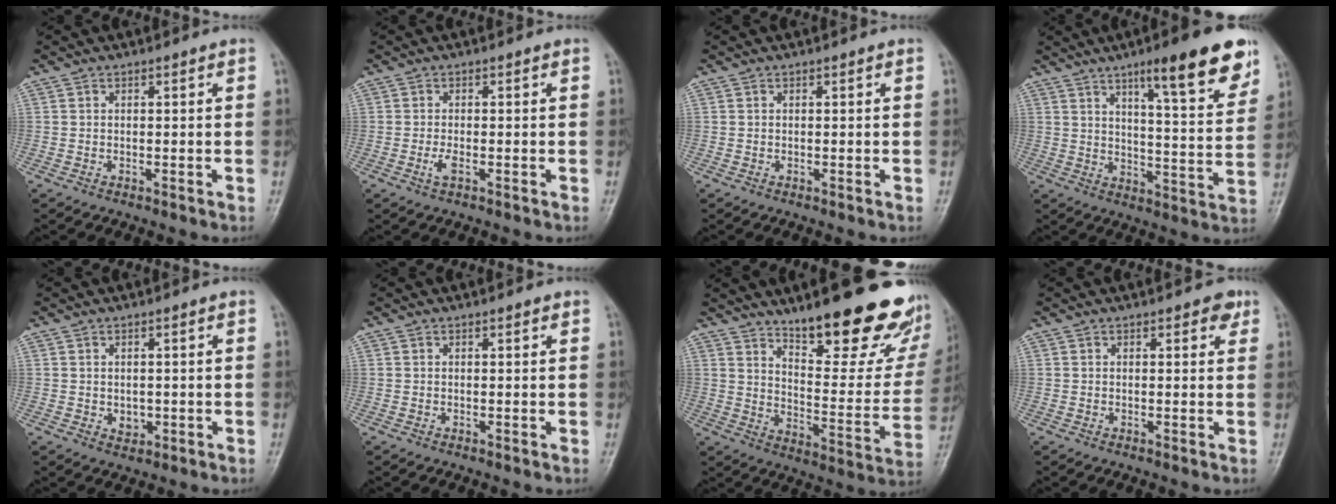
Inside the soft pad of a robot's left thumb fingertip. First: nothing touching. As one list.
[{"total": 2.0, "force": [-0.5, 0.7, 1.8], "torque": [-0.038, -0.001, -0.009]}, {"total": 0.0}, {"total": 16.6, "force": [10.0, 3.2, 12.9], "torque": [-0.155, -0.050, 0.146]}, {"total": 2.2, "force": [-0.1, 1.7, 1.4], "torque": [-0.010, -0.001, 0.004]}, {"total": 0.7, "force": [0.4, 0.2, 0.5], "torque": [-0.008, -0.001, 0.004]}, {"total": 25.8, "force": [17.9, 7.9, 16.8], "torque": [-0.188, -0.112, 0.253]}, {"total": 2.6, "force": [1.4, 1.2, 1.8], "torque": [-0.010, -0.003, 0.014]}]